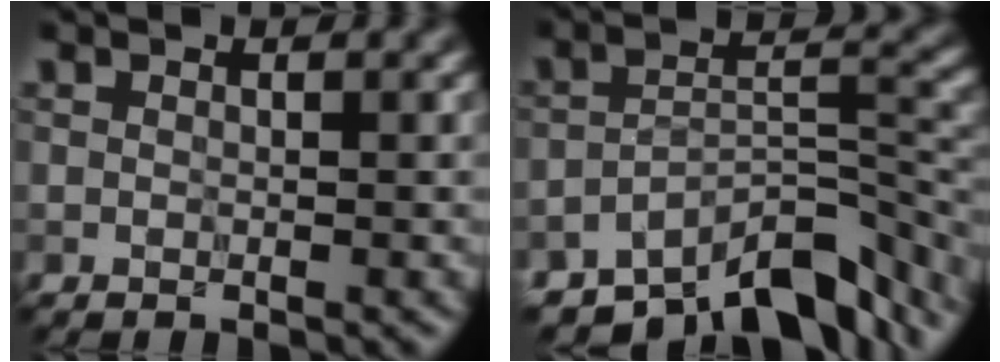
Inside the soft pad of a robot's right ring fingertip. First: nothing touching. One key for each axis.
{"total": 9.7, "fx": -7.4, "fy": 3.4, "fz": 5.2, "tx": -0.068, "ty": -0.004, "tz": -0.123}